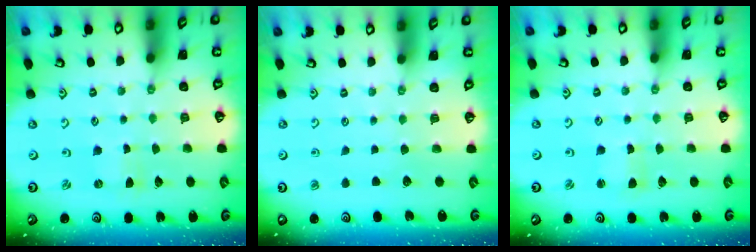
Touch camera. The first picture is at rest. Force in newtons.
{"total": 0.0}
{"total": 0.9, "press": 0.9, "slide": 0.1}